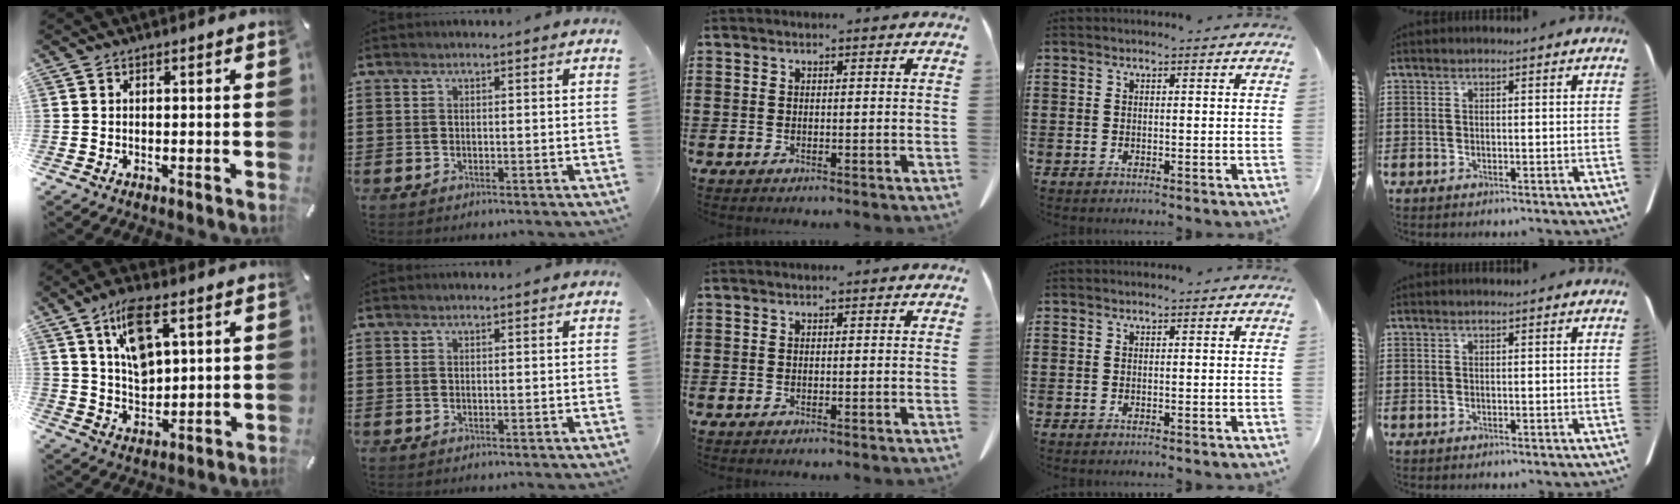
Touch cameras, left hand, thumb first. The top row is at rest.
{"thumb": {"total": 10.6, "force": [5.5, 5.4, 7.2], "torque": [-0.130, -0.009, 0.100]}}